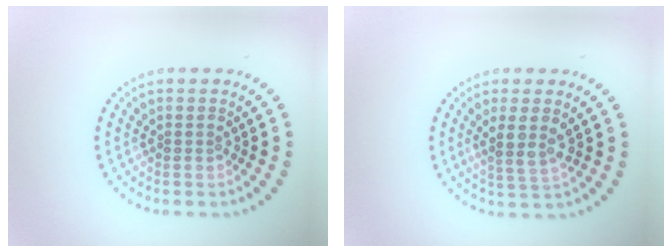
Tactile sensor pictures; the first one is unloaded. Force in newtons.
{"total": 2.5, "press": 2.2, "slide": 1.2}